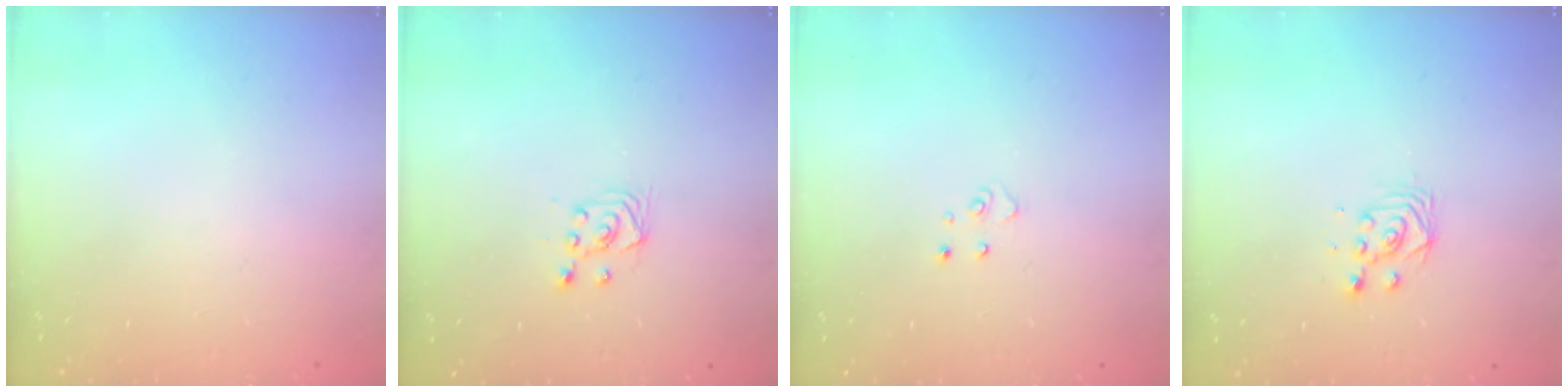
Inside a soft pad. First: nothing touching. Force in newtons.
{"total": 2.9, "press": 2.7, "slide": 1.0}
{"total": 4.0, "press": 4.0, "slide": 0.4}
{"total": 3.0, "press": 3.0, "slide": 0.2}